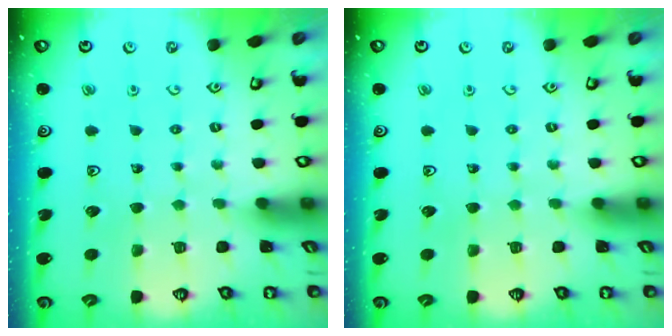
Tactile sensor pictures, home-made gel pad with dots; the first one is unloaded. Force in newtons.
{"total": 0.0}